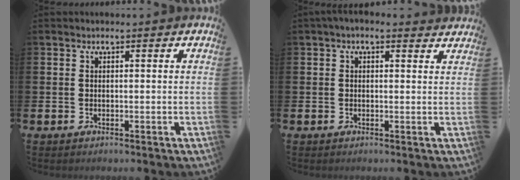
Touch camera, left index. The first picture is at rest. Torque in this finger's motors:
{"motor_torque": [1.14, -0.99, 0.69, 0.16]}